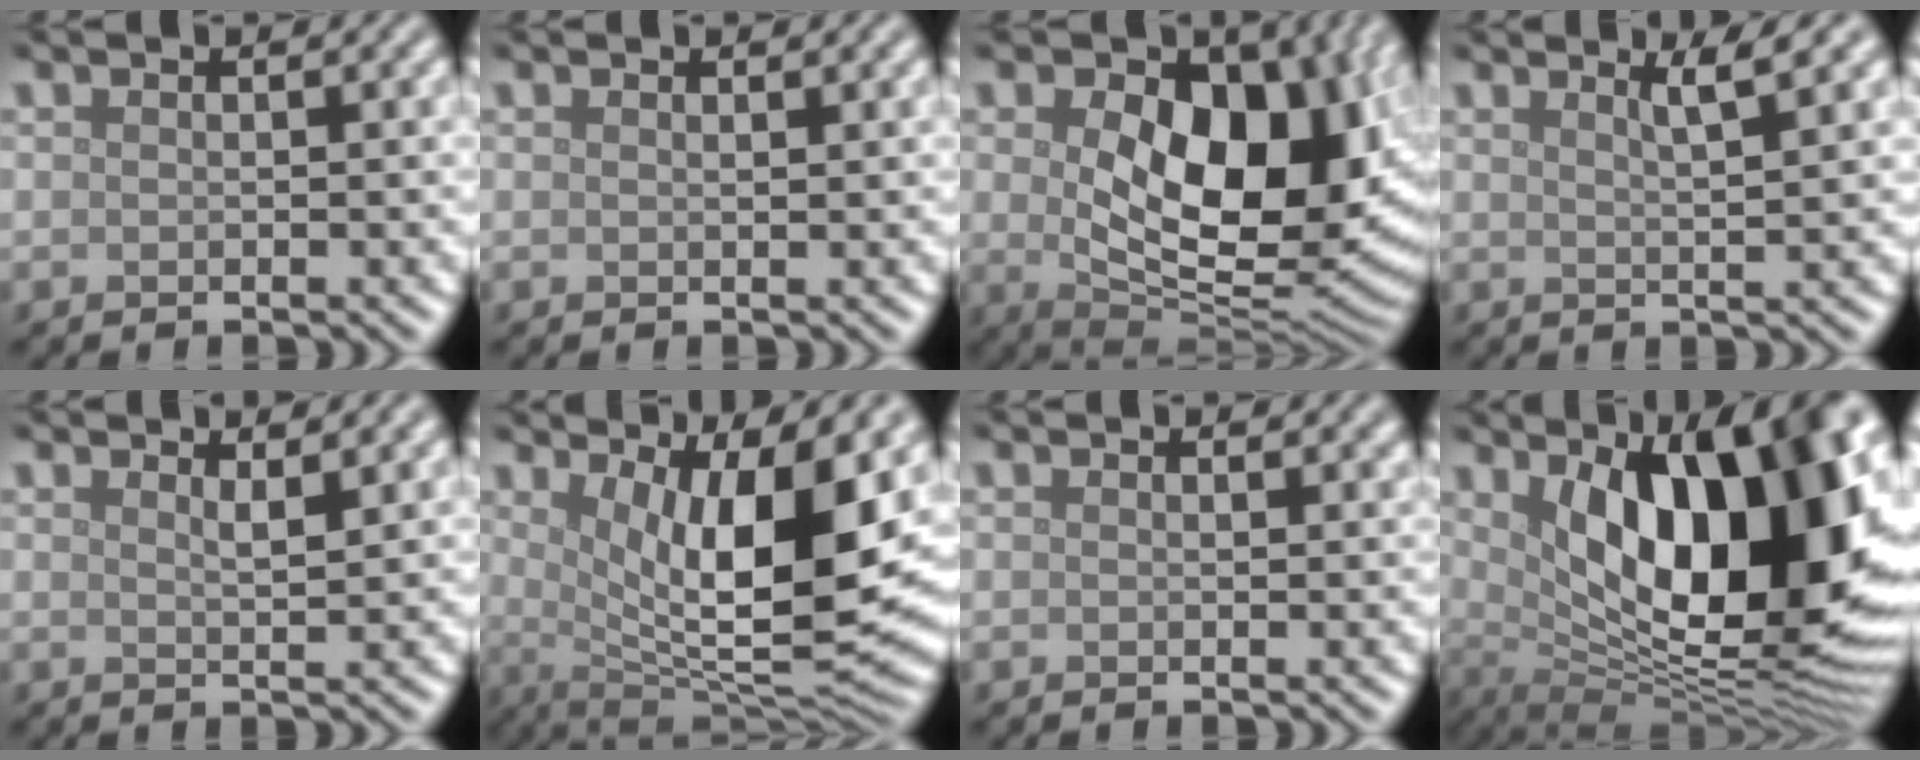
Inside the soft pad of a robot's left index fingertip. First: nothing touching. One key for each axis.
{"total": 0.5, "fx": 0.5, "fy": 0.1, "fz": 0.2, "tx": -0.001, "ty": -0.001, "tz": 0.009}
{"total": 15.6, "fx": 2.6, "fy": 9.2, "fz": 12.3, "tx": -0.164, "ty": -0.014, "tz": 0.055}
{"total": 2.8, "fx": 1.7, "fy": 0.5, "fz": 2.1, "tx": -0.022, "ty": 0.007, "tz": 0.025}
{"total": 1.7, "fx": 1.3, "fy": 0.4, "fz": 1.0, "tx": -0.011, "ty": 0.000, "tz": 0.018}
{"total": 12.5, "fx": 2.9, "fy": 3.8, "fz": 11.5, "tx": -0.162, "ty": -0.015, "tz": 0.054}
{"total": 0.8, "fx": 0.7, "fy": 0.2, "fz": 0.3, "tx": -0.004, "ty": 0.001, "tz": 0.011}
{"total": 15.7, "fx": 3.7, "fy": 6.4, "fz": 13.8, "tx": -0.174, "ty": -0.001, "tz": 0.054}